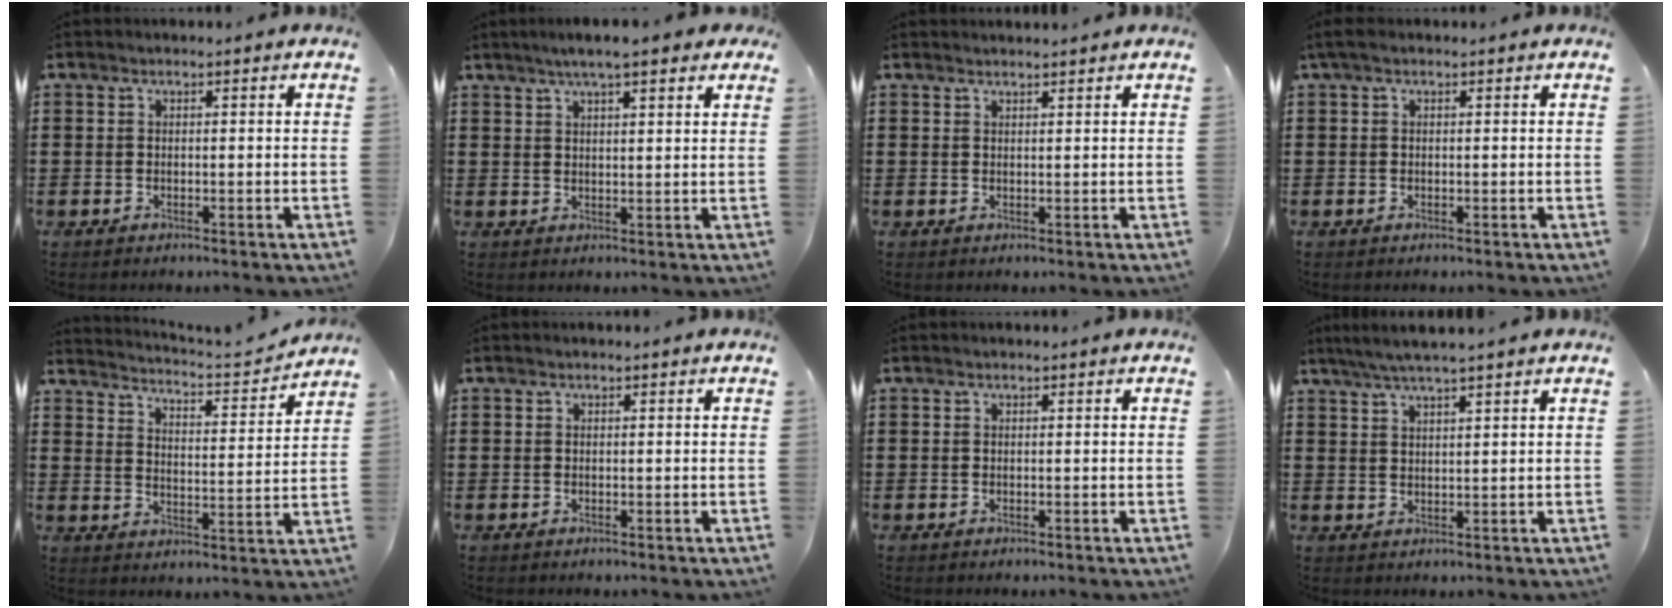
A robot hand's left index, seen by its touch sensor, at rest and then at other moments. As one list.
[{"total": 4.6, "force": [3.5, 0.4, 3.0], "torque": [-0.066, 0.004, 0.061]}, {"total": 1.1, "force": [1.1, -0.1, 0.1], "torque": [-0.004, -0.002, 0.022]}, {"total": 0.8, "force": [-0.1, 0.3, 0.8], "torque": [-0.014, 0.002, -0.002]}, {"total": 3.2, "force": [3.1, -0.3, 0.5], "torque": [-0.031, -0.030, 0.045]}, {"total": 0.0}, {"total": 0.0}, {"total": 3.4, "force": [2.8, -0.3, 1.9], "torque": [-0.042, -0.003, 0.051]}]